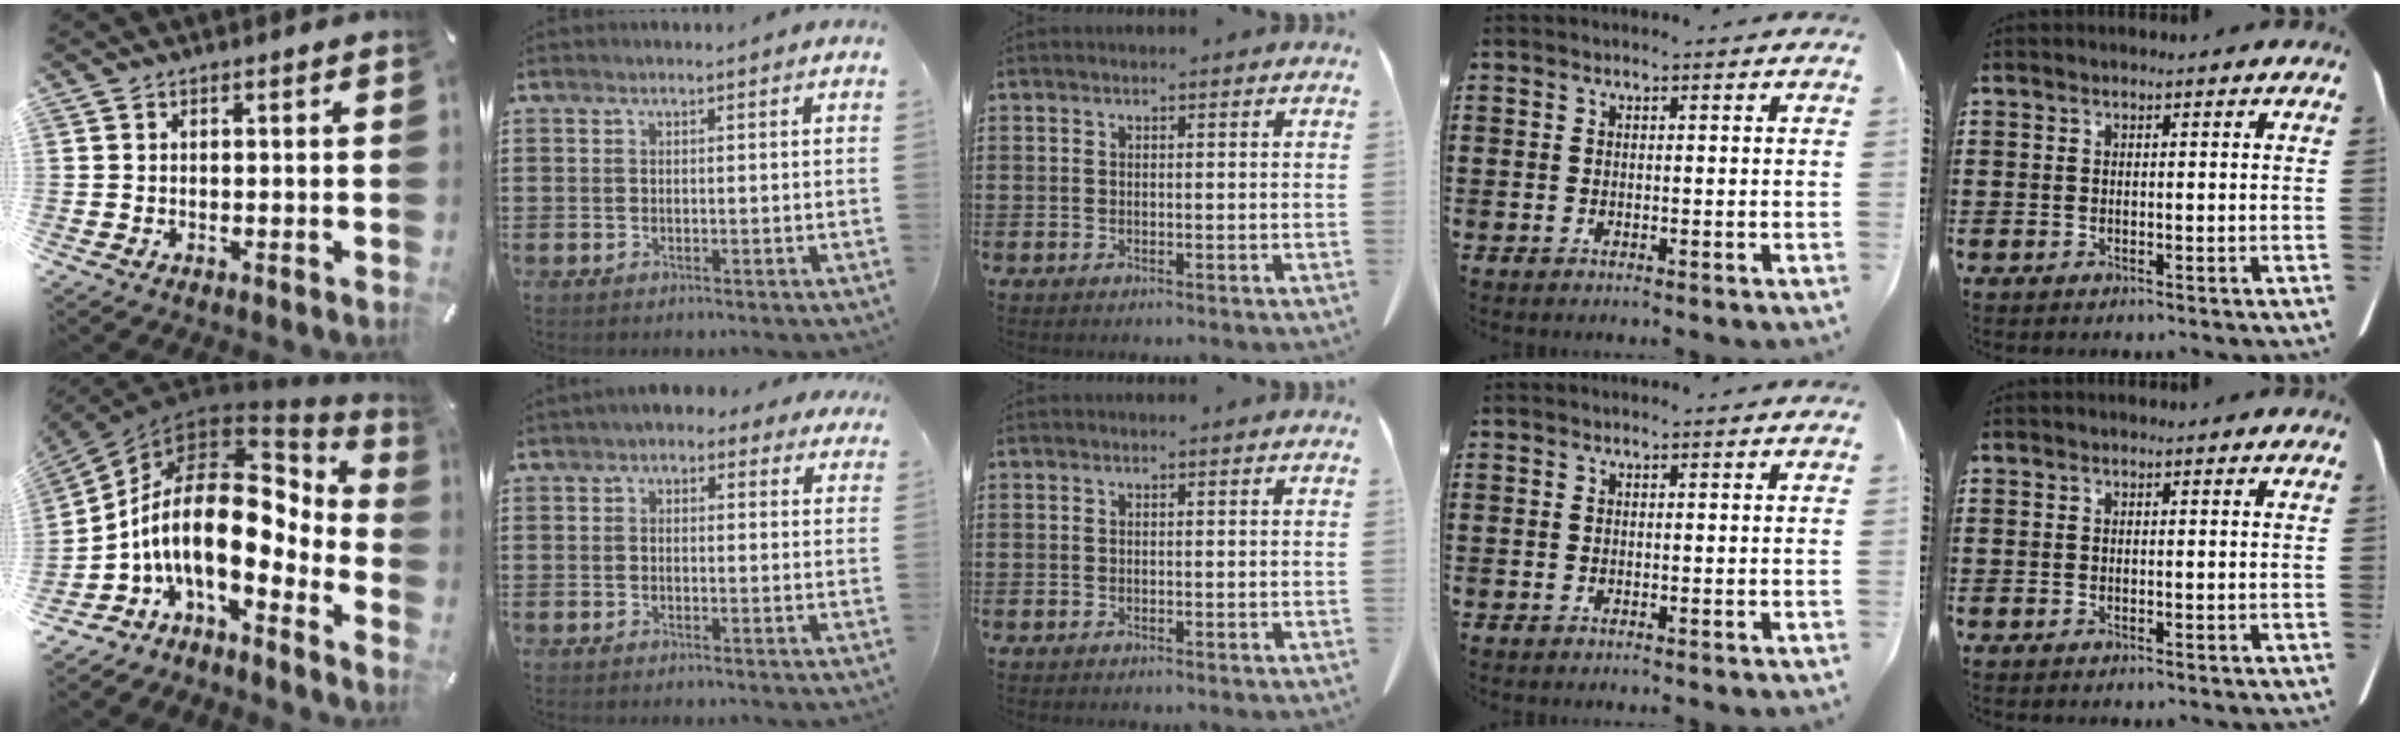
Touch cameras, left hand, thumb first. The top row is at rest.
{"thumb": {"total": 19.2, "force": [-0.3, 9.6, 16.7], "torque": [-0.360, -0.036, -0.013]}, "index": {"total": 2.7, "force": [1.9, 1.5, 1.2], "torque": [-0.024, 0.005, 0.030]}}